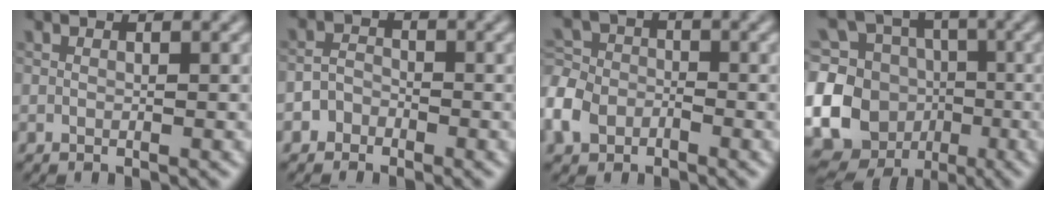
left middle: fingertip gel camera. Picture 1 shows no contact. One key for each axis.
{"total": 1.8, "fx": -1.2, "fy": 1.2, "fz": 0.4, "tx": -0.001, "ty": 0.009, "tz": -0.027}
{"total": 4.6, "fx": -2.5, "fy": 3.4, "fz": 2.0, "tx": -0.049, "ty": 0.006, "tz": -0.064}
{"total": 19.4, "fx": -4.5, "fy": 18.3, "fz": 4.7, "tx": -0.128, "ty": -0.014, "tz": -0.095}